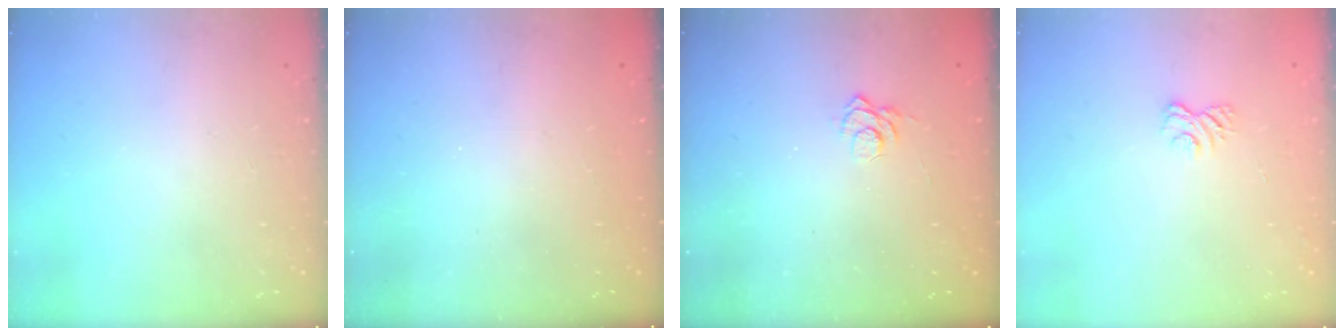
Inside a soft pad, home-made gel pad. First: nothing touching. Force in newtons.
{"total": 2.6, "press": 2.5, "slide": 0.8}
{"total": 2.6, "press": 2.3, "slide": 1.1}
{"total": 2.5, "press": 2.2, "slide": 1.2}